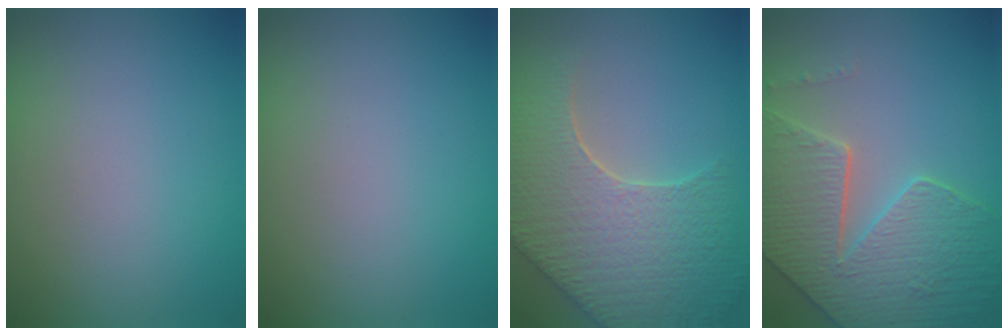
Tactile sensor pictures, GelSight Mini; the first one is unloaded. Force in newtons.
{"total": 0.0}
{"total": 8.7, "press": 6.3, "slide": 6.0}
{"total": 7.6, "press": 6.2, "slide": 4.5}